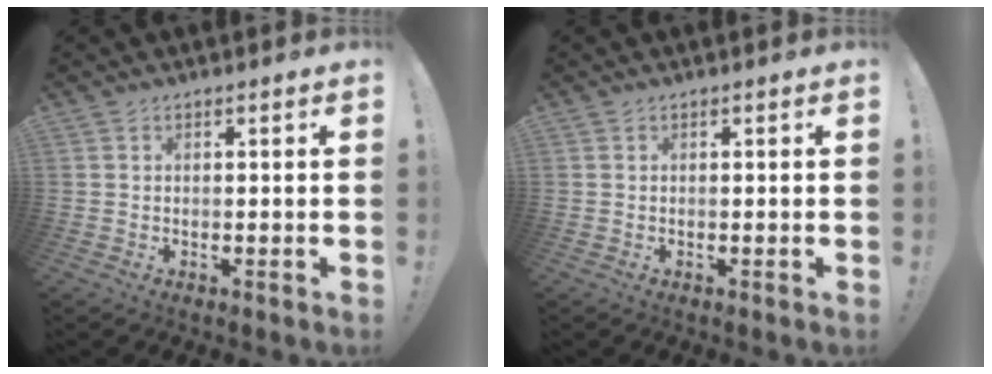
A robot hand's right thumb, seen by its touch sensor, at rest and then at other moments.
{"total": 0.0}